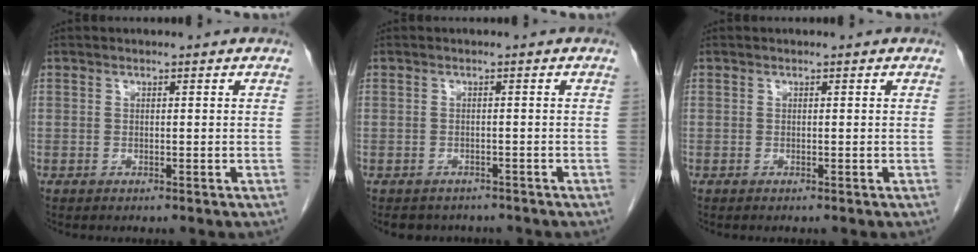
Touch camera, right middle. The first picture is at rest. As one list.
[{"total": 4.5, "force": [-3.9, 2.1, 0.5], "torque": [-0.002, 0.004, -0.048]}, {"total": 0.0}]